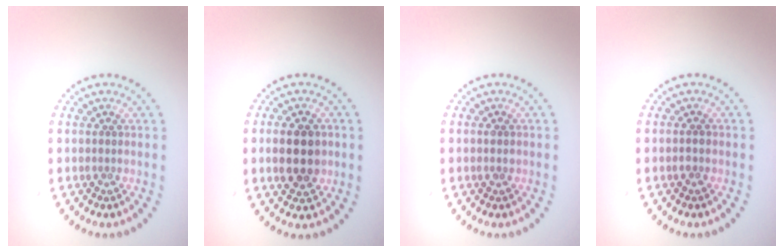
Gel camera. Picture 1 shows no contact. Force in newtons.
{"total": 4.7, "press": 4.6, "slide": 0.3}
{"total": 1.0, "press": 1.0, "slide": 0.0}
{"total": 0.9, "press": 0.8, "slide": 0.1}